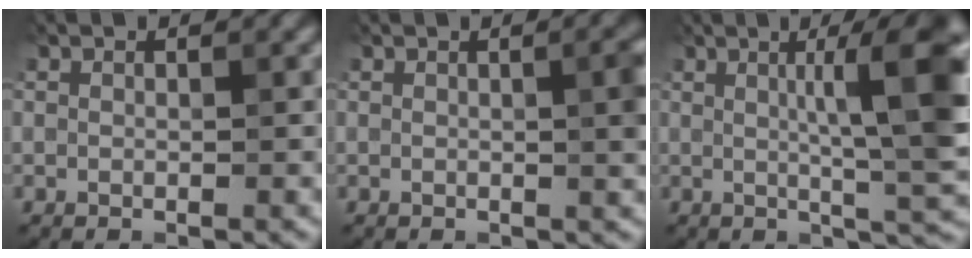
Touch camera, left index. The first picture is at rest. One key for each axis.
{"total": 3.4, "fx": 0.3, "fy": 1.0, "fz": 3.2, "tx": -0.033, "ty": 0.012, "tz": 0.003}
{"total": 8.5, "fx": 1.6, "fy": 1.3, "fz": 8.2, "tx": -0.102, "ty": 0.012, "tz": 0.026}